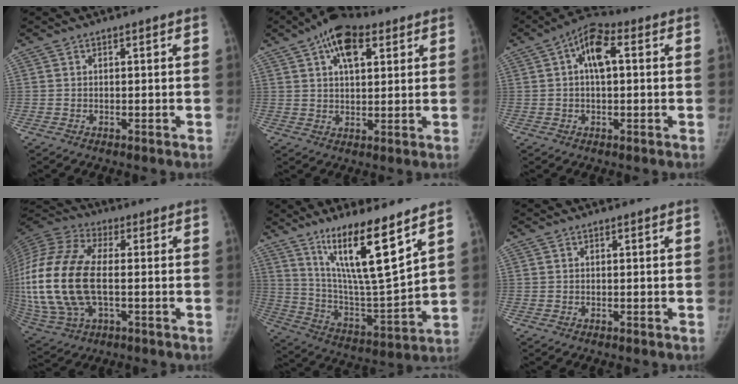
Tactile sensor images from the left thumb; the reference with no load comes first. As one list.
[{"total": 10.8, "force": [5.1, 5.7, 7.6], "torque": [-0.101, 0.000, 0.077]}, {"total": 7.9, "force": [1.5, 3.9, 6.6], "torque": [-0.107, 0.024, 0.014]}, {"total": 26.2, "force": [-1.6, 14.2, 22.0], "torque": [-0.532, 0.001, -0.019]}, {"total": 18.2, "force": [11.6, 2.4, 13.8], "torque": [-0.223, -0.076, 0.215]}, {"total": 0.0}]